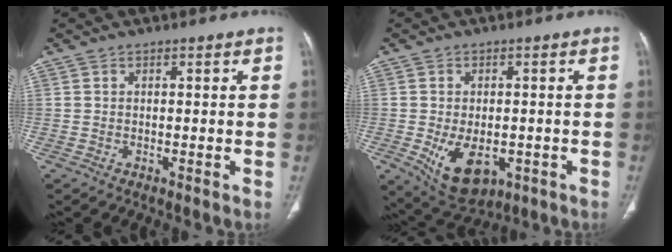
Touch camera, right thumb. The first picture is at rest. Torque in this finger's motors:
{"motor_torque": [-0.51, 0.64, -0.07, 0.07, 0.19]}